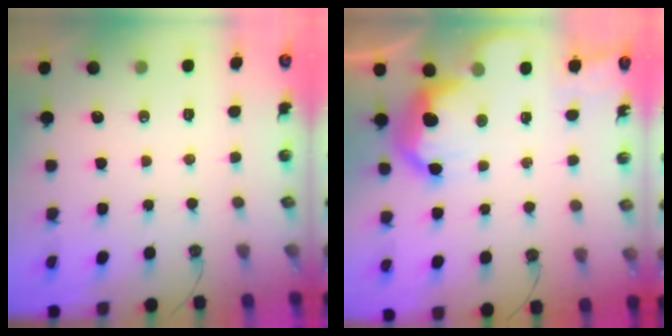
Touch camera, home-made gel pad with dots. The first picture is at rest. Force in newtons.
{"total": 10.1, "press": 10.0, "slide": 0.9}